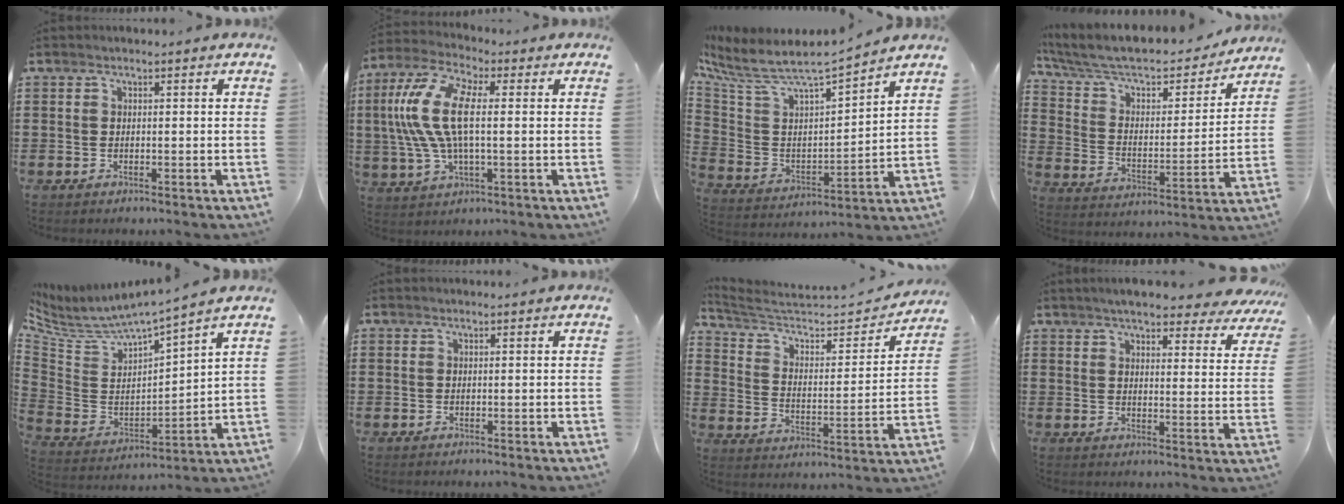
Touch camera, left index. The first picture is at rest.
{"total": 12.4, "force": [1.3, 5.1, 11.2], "torque": [-0.260, -0.009, 0.013]}
{"total": 6.2, "force": [5.4, 1.1, 2.7], "torque": [-0.084, -0.052, 0.084]}
{"total": 7.9, "force": [6.7, 2.2, 3.4], "torque": [-0.097, -0.044, 0.112]}
{"total": 5.9, "force": [5.3, 0.9, 2.4], "torque": [-0.077, -0.043, 0.085]}
{"total": 0.0}
{"total": 5.2, "force": [4.4, 1.6, 2.3], "torque": [-0.072, -0.034, 0.067]}
{"total": 5.8, "force": [5.2, 0.3, 2.5], "torque": [-0.059, -0.022, 0.089]}